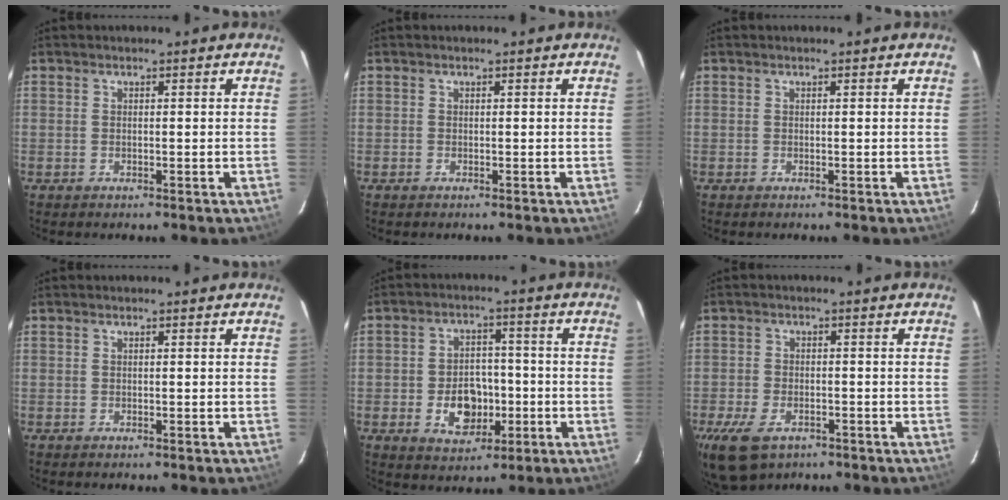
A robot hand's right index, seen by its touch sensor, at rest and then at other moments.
{"total": 0.0}
{"total": 0.0}
{"total": 0.0}
{"total": 8.9, "force": [-2.8, 6.3, 5.6], "torque": [-0.110, 0.012, -0.033]}
{"total": 9.8, "force": [-5.8, 5.6, 5.6], "torque": [-0.141, -0.022, -0.101]}